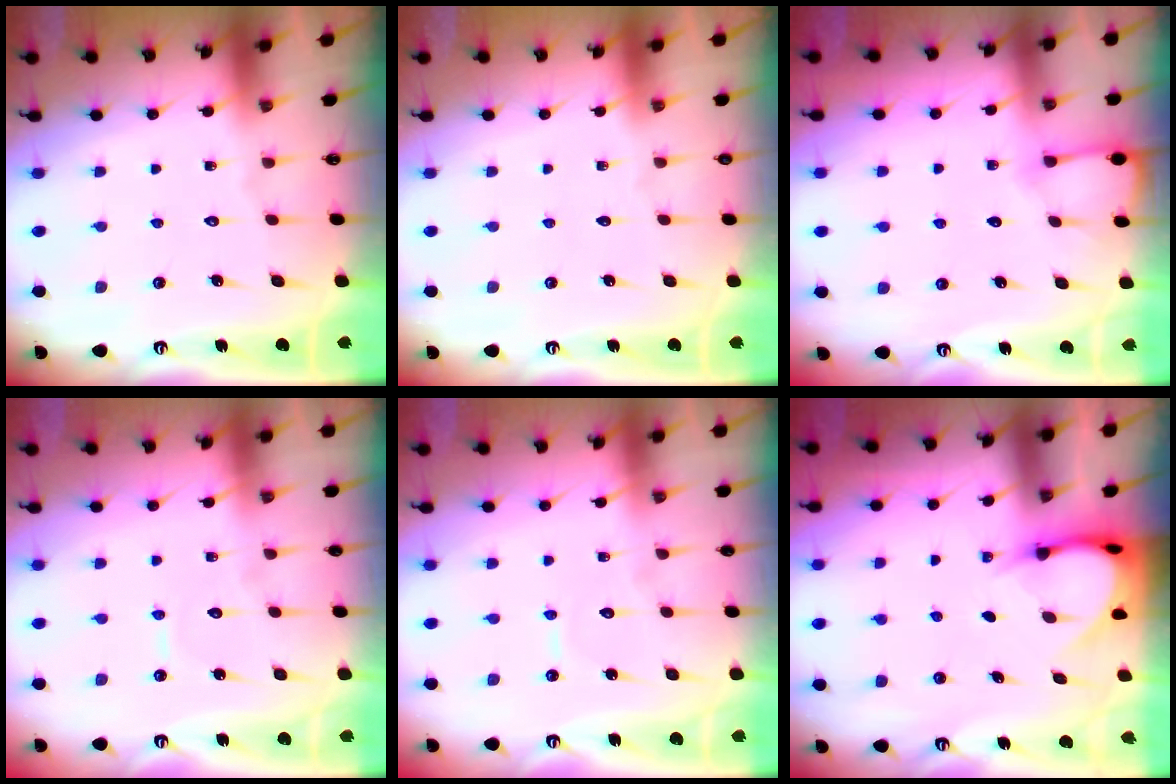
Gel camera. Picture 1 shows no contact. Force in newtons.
{"total": 0.0}
{"total": 4.5, "press": 4.5, "slide": 0.5}
{"total": 4.8, "press": 4.7, "slide": 0.2}
{"total": 4.8, "press": 4.7, "slide": 0.2}
{"total": 4.8, "press": 4.8, "slide": 0.6}